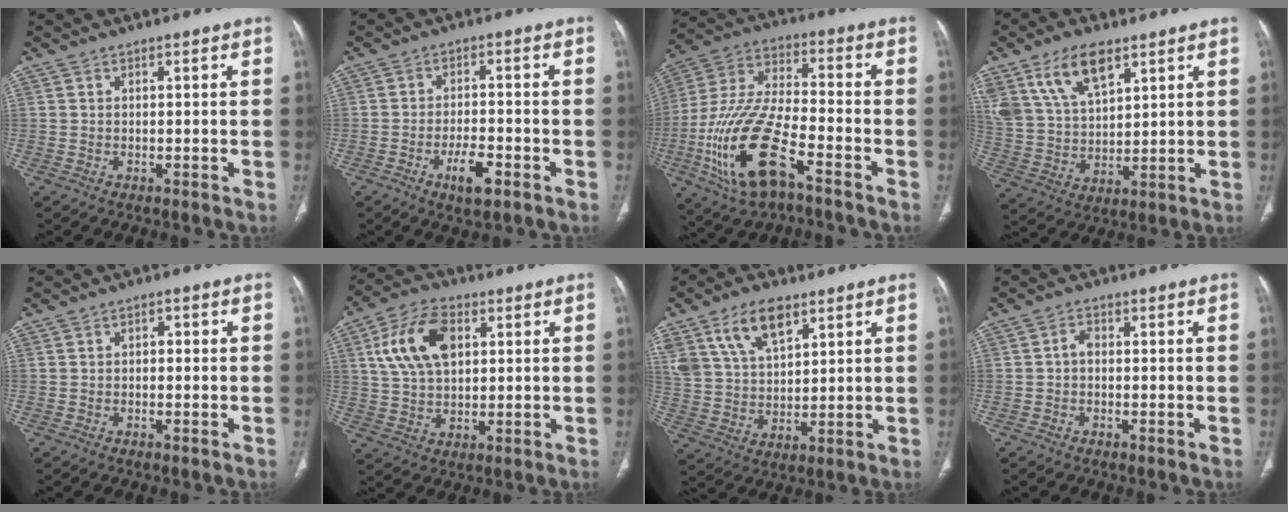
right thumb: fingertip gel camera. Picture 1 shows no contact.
{"total": 5.8, "force": [-3.0, 2.1, 4.5], "torque": [-0.076, 0.011, -0.046]}
{"total": 20.0, "force": [-8.7, 7.8, 16.2], "torque": [-0.343, 0.035, -0.157]}
{"total": 13.4, "force": [7.9, 6.7, 8.5], "torque": [-0.144, -0.024, 0.161]}
{"total": 1.4, "force": [0.0, 1.0, 1.0], "torque": [-0.009, 0.006, -0.004]}
{"total": 12.9, "force": [3.8, 7.8, 9.5], "torque": [-0.171, 0.005, 0.070]}
{"total": 12.1, "force": [6.9, 6.4, 7.6], "torque": [-0.128, -0.022, 0.140]}
{"total": 1.8, "force": [-0.2, 1.2, 1.3], "torque": [-0.020, 0.007, -0.010]}